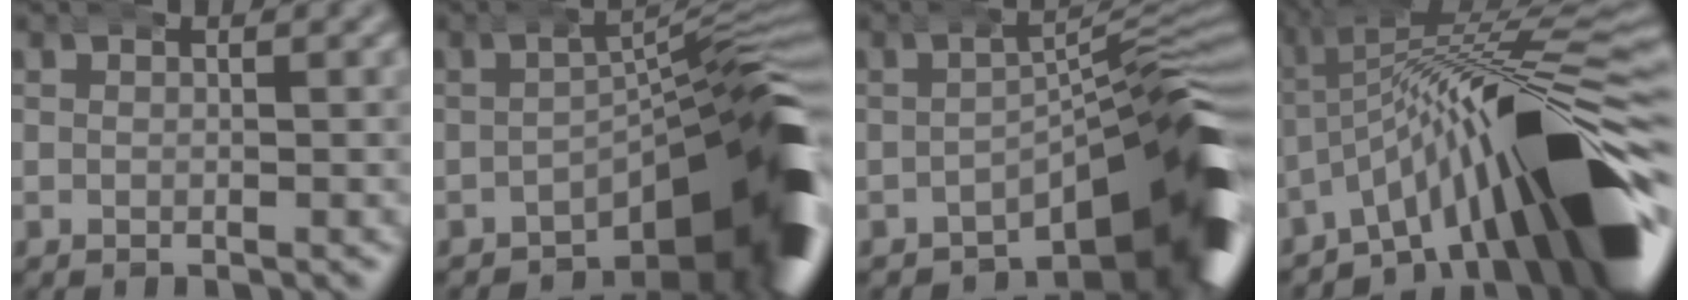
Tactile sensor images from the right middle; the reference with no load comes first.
{"total": 16.6, "force": [-6.3, 6.5, 13.9], "torque": [-0.141, -0.006, -0.085]}
{"total": 14.3, "force": [-6.1, 5.6, 11.6], "torque": [-0.111, -0.001, -0.087]}
{"total": 20.1, "force": [-6.0, 8.7, 17.1], "torque": [-0.245, -0.008, -0.085]}